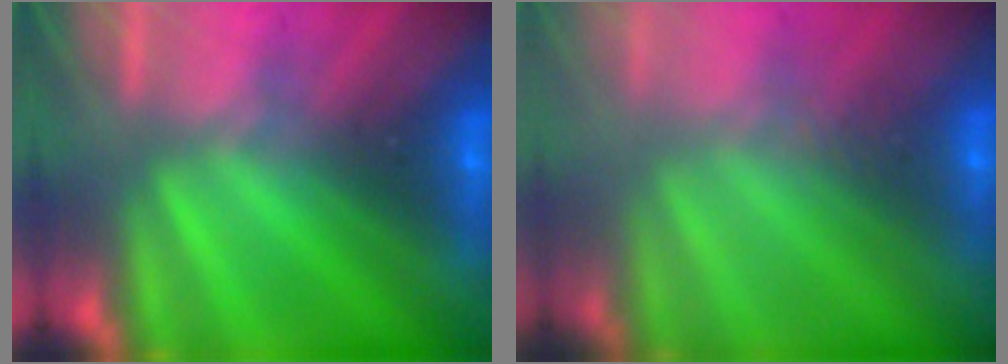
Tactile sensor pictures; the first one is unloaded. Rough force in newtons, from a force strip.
{"total": 3.3}